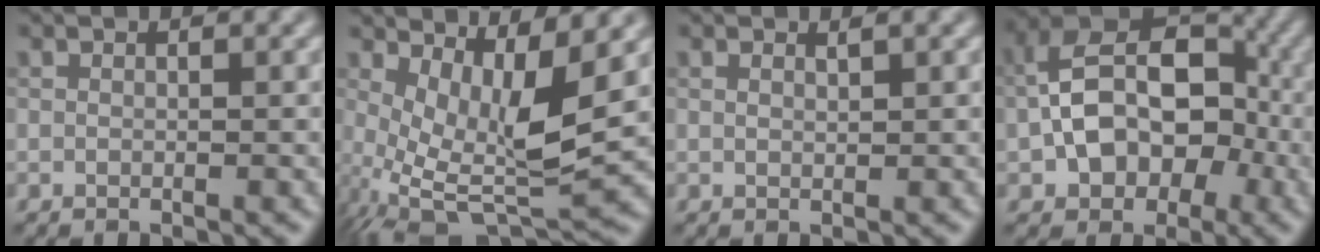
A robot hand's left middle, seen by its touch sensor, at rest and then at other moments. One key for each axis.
{"total": 8.0, "fx": 0.7, "fy": 2.9, "fz": 7.4, "tx": -0.145, "ty": -0.020, "tz": 0.022}
{"total": 0.9, "fx": 0.7, "fy": 0.4, "fz": 0.6, "tx": -0.018, "ty": 0.002, "tz": 0.015}
{"total": 11.1, "fx": -1.6, "fy": 7.7, "fz": 7.8, "tx": -0.098, "ty": 0.012, "tz": -0.033}